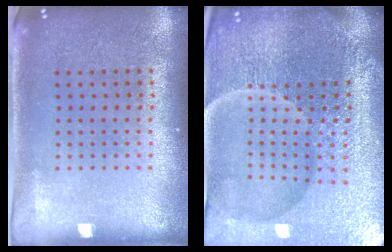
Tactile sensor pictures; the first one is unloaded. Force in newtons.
{"total": 6.7, "press": 6.0, "slide": 3.1}